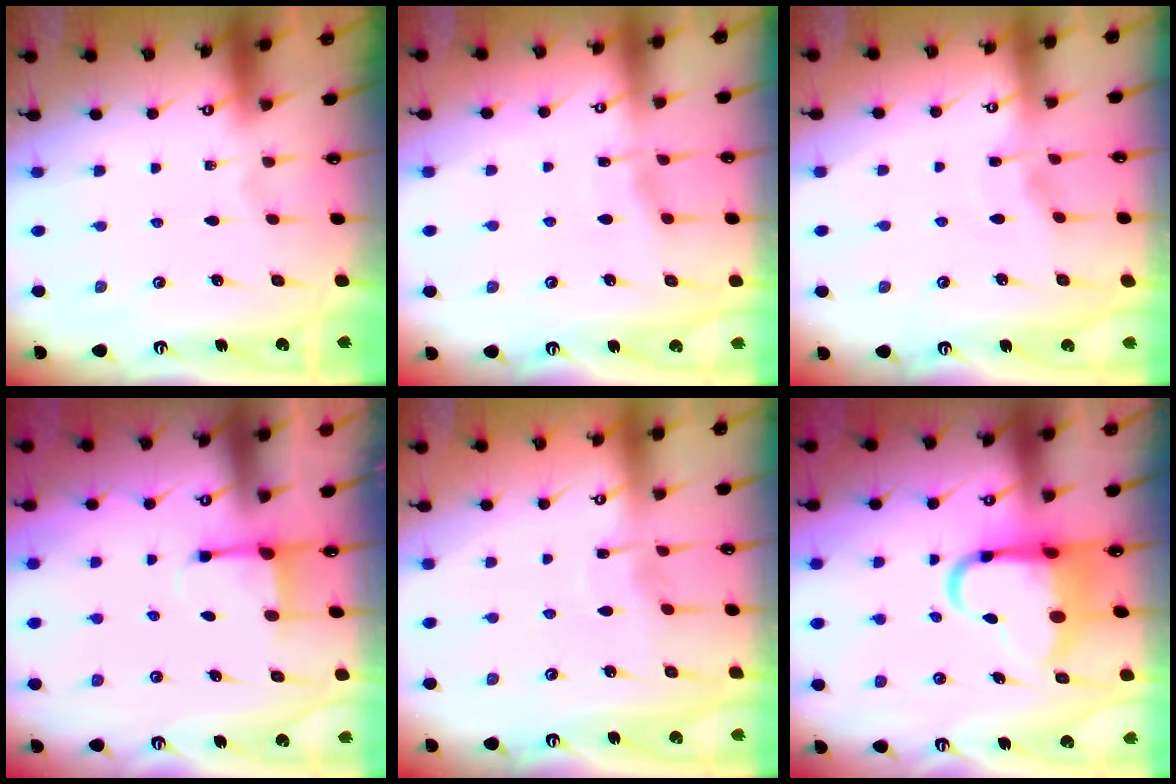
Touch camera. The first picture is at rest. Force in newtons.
{"total": 4.9, "press": 4.8, "slide": 0.5}
{"total": 2.9, "press": 2.9, "slide": 0.5}
{"total": 3.1, "press": 2.9, "slide": 0.9}
{"total": 3.0, "press": 2.9, "slide": 0.3}
{"total": 8.7, "press": 8.3, "slide": 2.6}